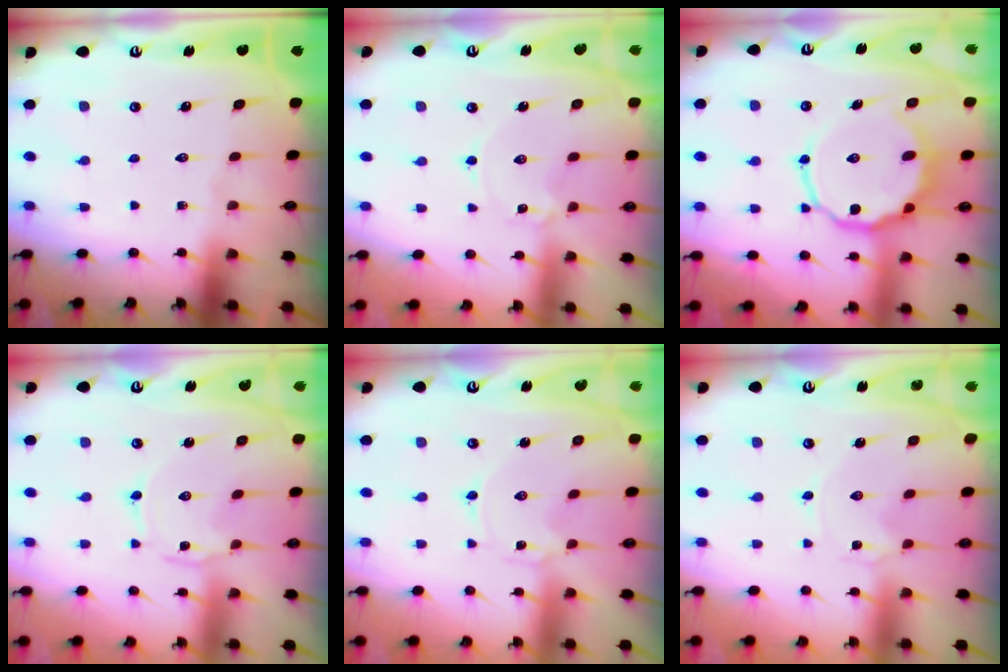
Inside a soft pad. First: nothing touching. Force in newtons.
{"total": 1.4, "press": 1.3, "slide": 0.2}
{"total": 11.4, "press": 11.2, "slide": 1.9}
{"total": 0.8, "press": 0.8, "slide": 0.2}
{"total": 0.0}
{"total": 0.0}